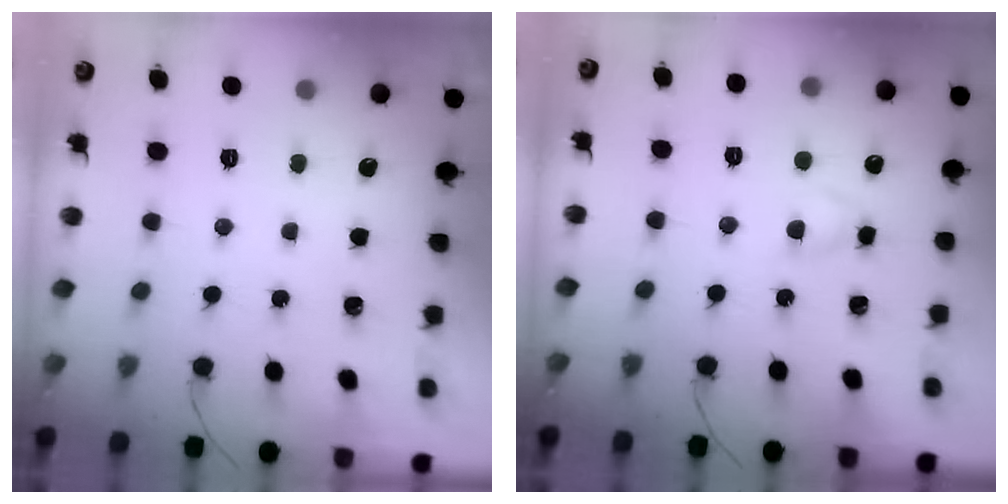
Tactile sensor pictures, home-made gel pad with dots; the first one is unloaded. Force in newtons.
{"total": 2.8, "press": 2.7, "slide": 0.8}